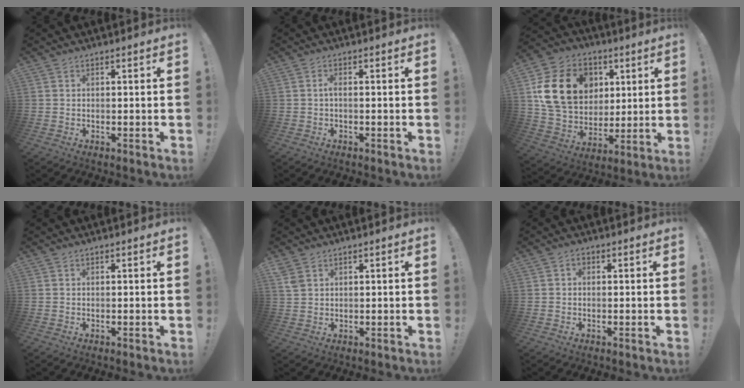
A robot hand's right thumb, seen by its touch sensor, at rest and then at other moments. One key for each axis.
{"total": 1.7, "fx": -0.5, "fy": 0.3, "fz": 1.6, "tx": -0.031, "ty": 0.005, "tz": -0.010}
{"total": 20.7, "fx": 6.3, "fy": 16.1, "fz": 11.5, "tx": -0.207, "ty": -0.012, "tz": 0.135}
{"total": 0.0}
{"total": 3.0, "fx": 1.9, "fy": 1.9, "fz": 1.4, "tx": -0.027, "ty": -0.005, "tz": 0.038}
{"total": 1.1, "fx": -0.4, "fy": 0.9, "fz": 0.6, "tx": -0.011, "ty": 0.004, "tz": -0.007}